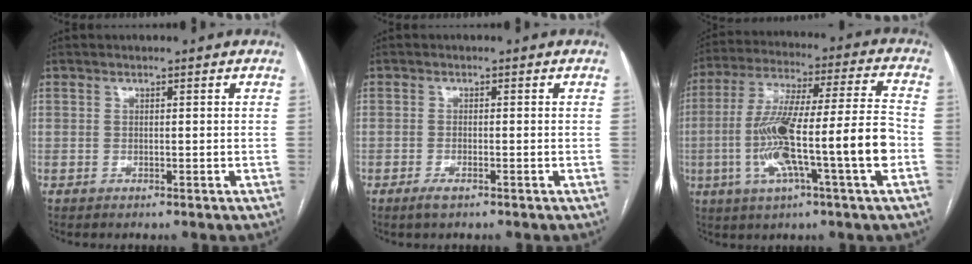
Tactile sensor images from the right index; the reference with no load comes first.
{"total": 1.8, "force": [-1.2, 0.3, 1.2], "torque": [-0.028, -0.003, -0.021]}
{"total": 18.2, "force": [-4.3, 0.5, 17.7], "torque": [-0.325, 0.008, -0.075]}